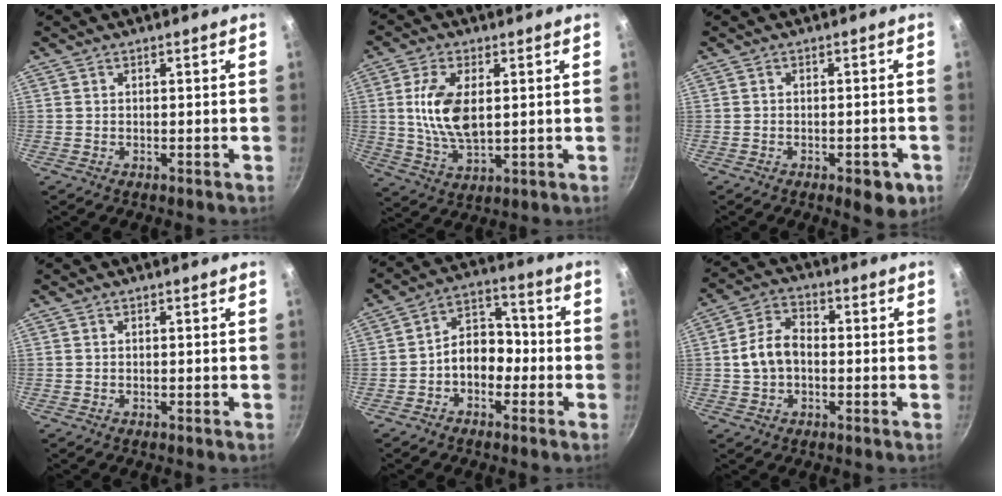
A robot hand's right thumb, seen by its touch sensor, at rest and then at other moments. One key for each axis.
{"total": 10.7, "fx": 1.6, "fy": 5.5, "fz": 9.1, "tx": -0.174, "ty": -0.007, "tz": 0.035}
{"total": 5.6, "fx": -2.5, "fy": 2.7, "fz": 4.3, "tx": -0.033, "ty": 0.016, "tz": -0.025}
{"total": 0.0}
{"total": 8.2, "fx": -2.4, "fy": 5.9, "fz": 5.1, "tx": -0.036, "ty": 0.044, "tz": -0.050}
{"total": 8.0, "fx": -0.4, "fy": 5.7, "fz": 5.6, "tx": -0.089, "ty": 0.025, "tz": -0.016}